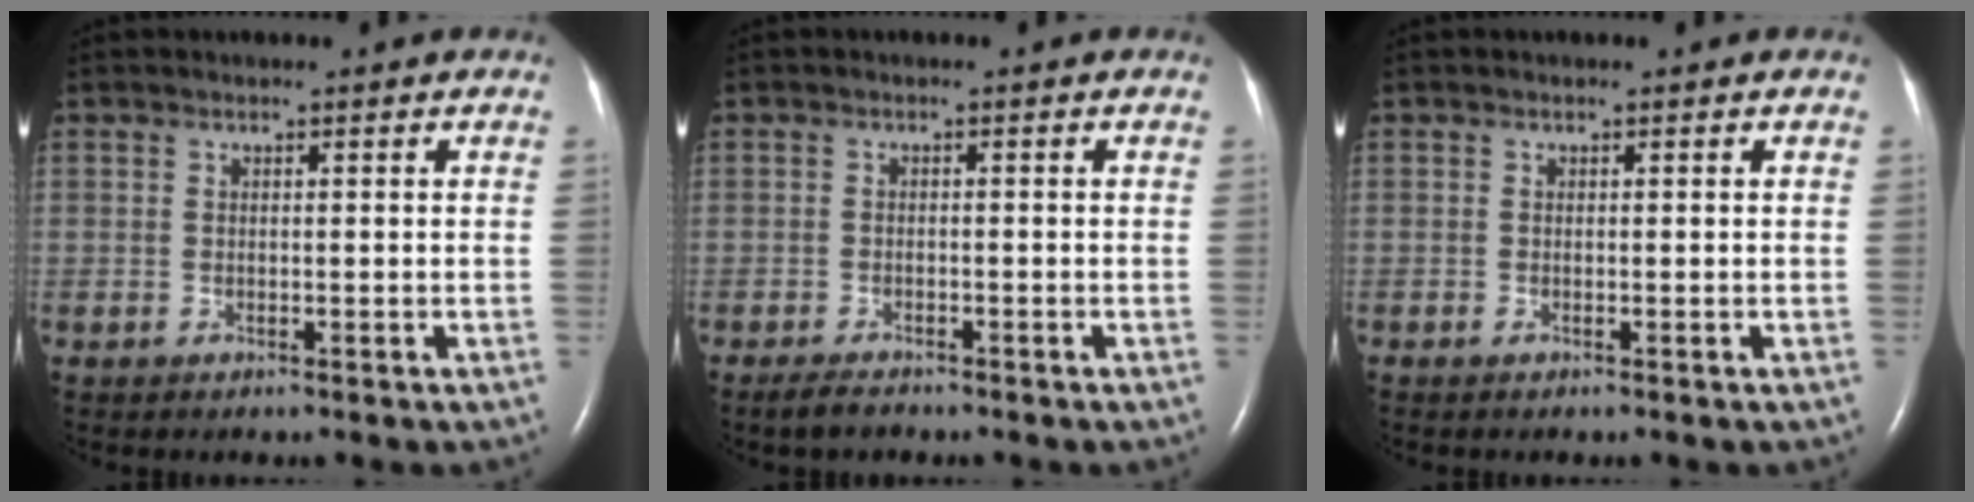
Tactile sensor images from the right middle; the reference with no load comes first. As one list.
[{"total": 2.2, "force": [-1.8, 0.6, 1.0], "torque": [-0.029, -0.005, -0.029]}, {"total": 0.0}]